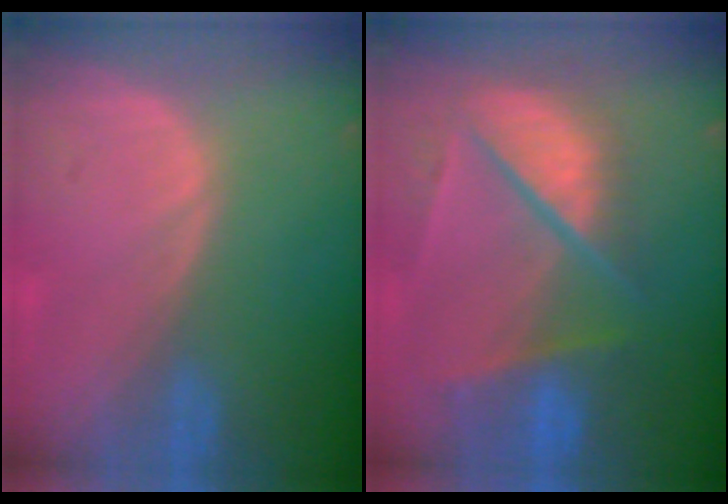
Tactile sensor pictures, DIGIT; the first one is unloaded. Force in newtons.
{"total": 10.1, "press": 8.6, "slide": 5.3}